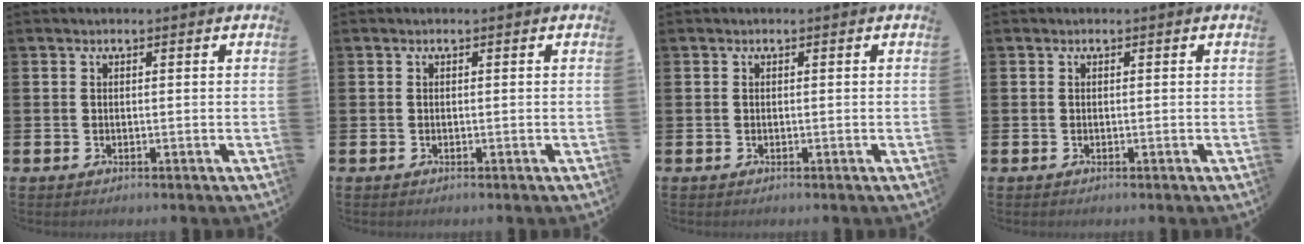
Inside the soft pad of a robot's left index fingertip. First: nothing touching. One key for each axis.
{"total": 0.0}
{"total": 0.0}
{"total": 0.0}